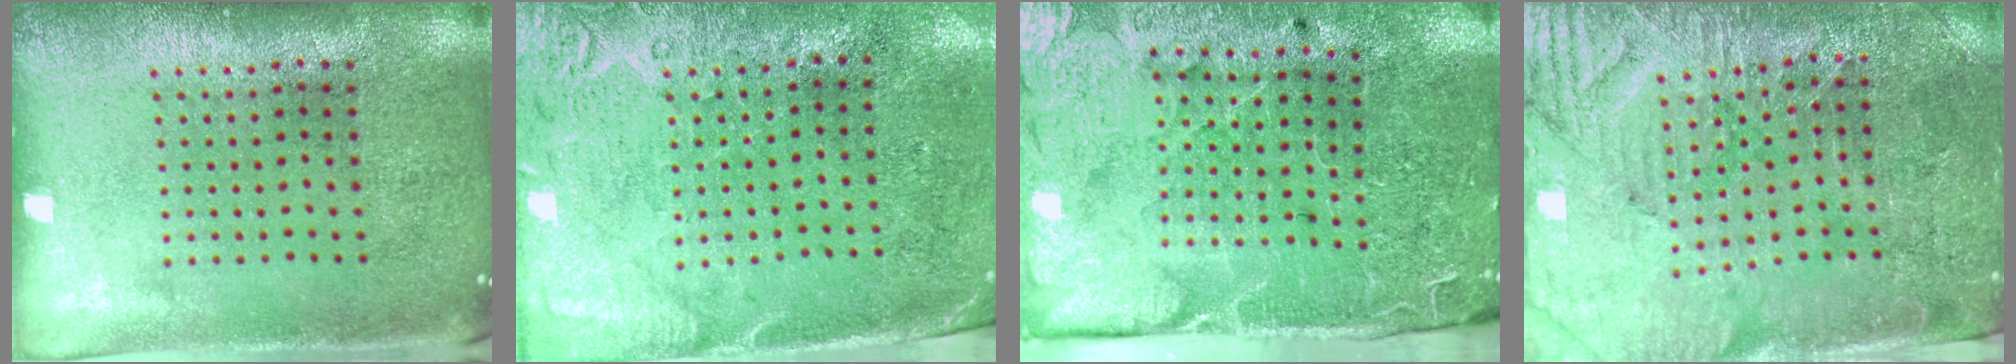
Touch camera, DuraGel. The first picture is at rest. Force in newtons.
{"total": 2.8, "press": 2.4, "slide": 1.5}
{"total": 3.5, "press": 3.4, "slide": 0.7}
{"total": 3.6, "press": 3.4, "slide": 1.2}